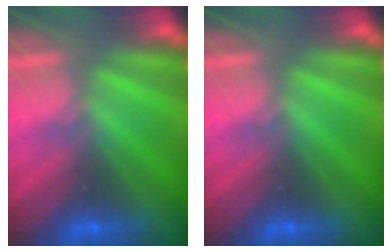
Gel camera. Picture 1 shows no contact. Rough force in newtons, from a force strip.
{"total": 0.0}